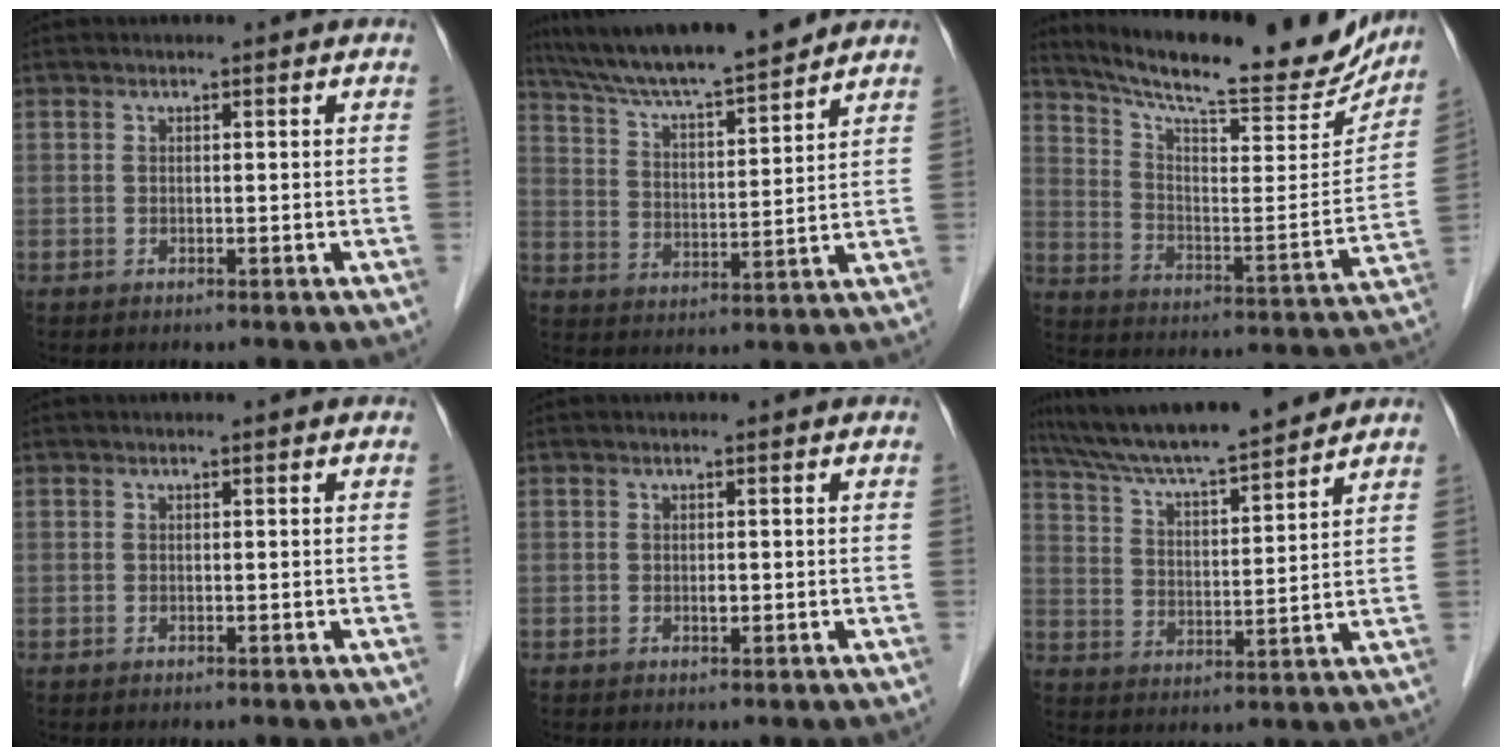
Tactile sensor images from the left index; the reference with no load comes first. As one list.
[{"total": 14.2, "force": [12.8, 0.3, 6.2], "torque": [-0.111, 0.011, 0.216]}, {"total": 23.8, "force": [21.2, 3.7, 10.1], "torque": [-0.162, -0.039, 0.296]}, {"total": 0.0}, {"total": 0.6, "force": [-0.1, 0.3, 0.5], "torque": [-0.009, -0.001, -0.002]}, {"total": 15.0, "force": [13.5, 0.4, 6.5], "torque": [-0.117, 0.012, 0.226]}]